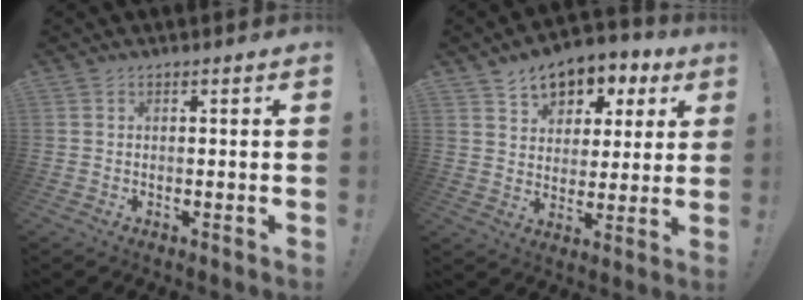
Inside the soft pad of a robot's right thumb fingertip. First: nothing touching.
{"total": 9.3, "force": [5.0, 6.9, 3.7], "torque": [-0.046, -0.035, 0.094]}